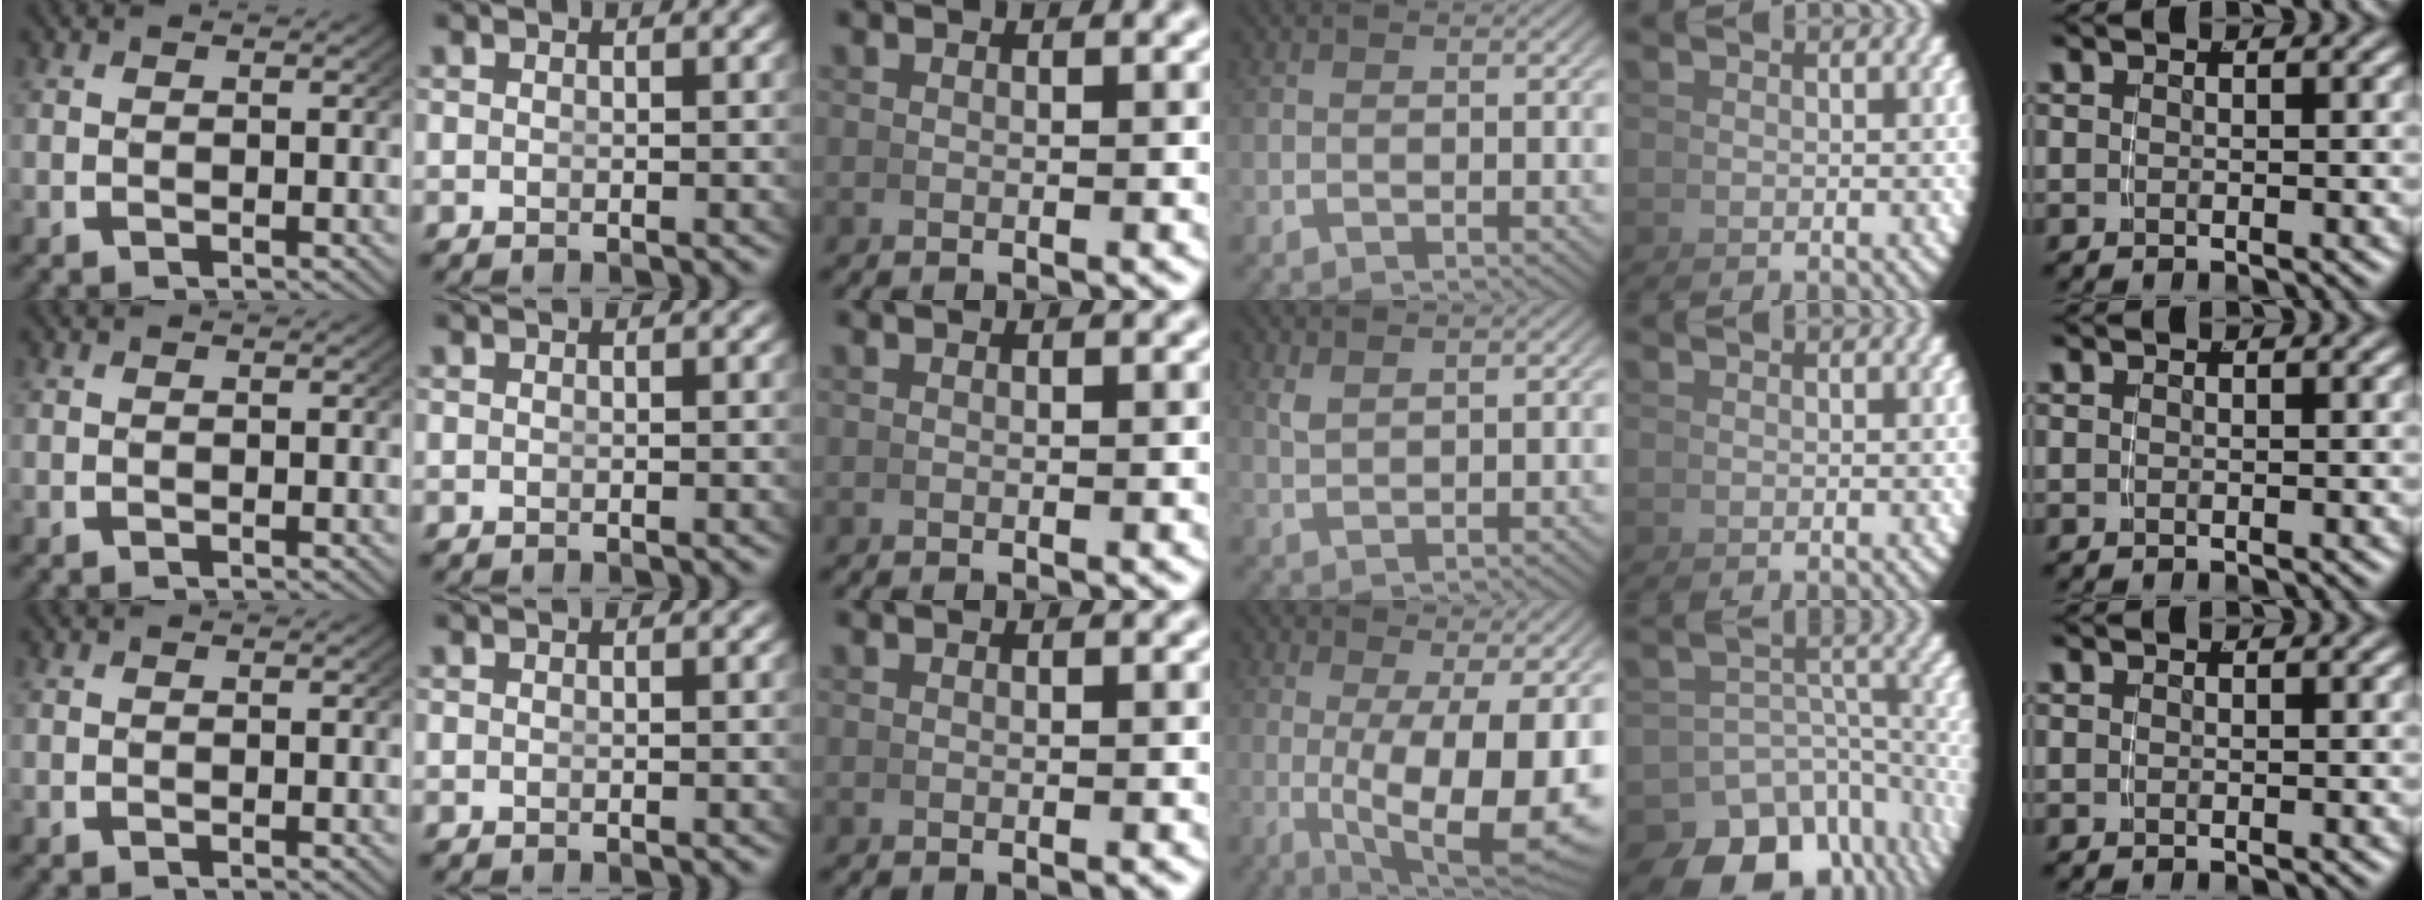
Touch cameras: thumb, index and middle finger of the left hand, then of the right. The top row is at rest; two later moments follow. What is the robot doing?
{"motion": "grasp_and_lifting", "object": "coin"}